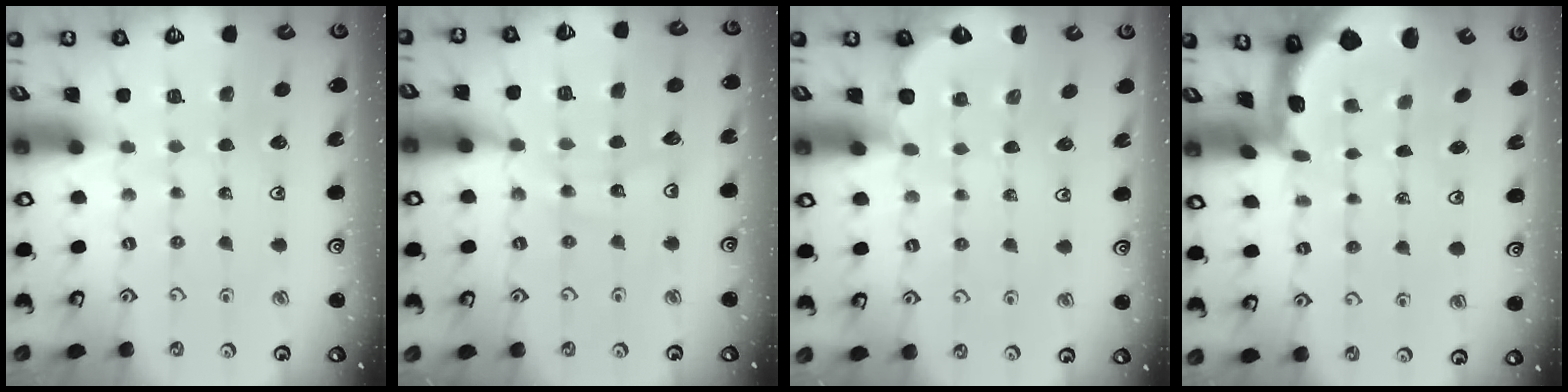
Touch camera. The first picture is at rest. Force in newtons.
{"total": 10.1, "press": 10.1, "slide": 1.4}
{"total": 4.1, "press": 3.7, "slide": 1.8}
{"total": 1.0, "press": 0.9, "slide": 0.4}